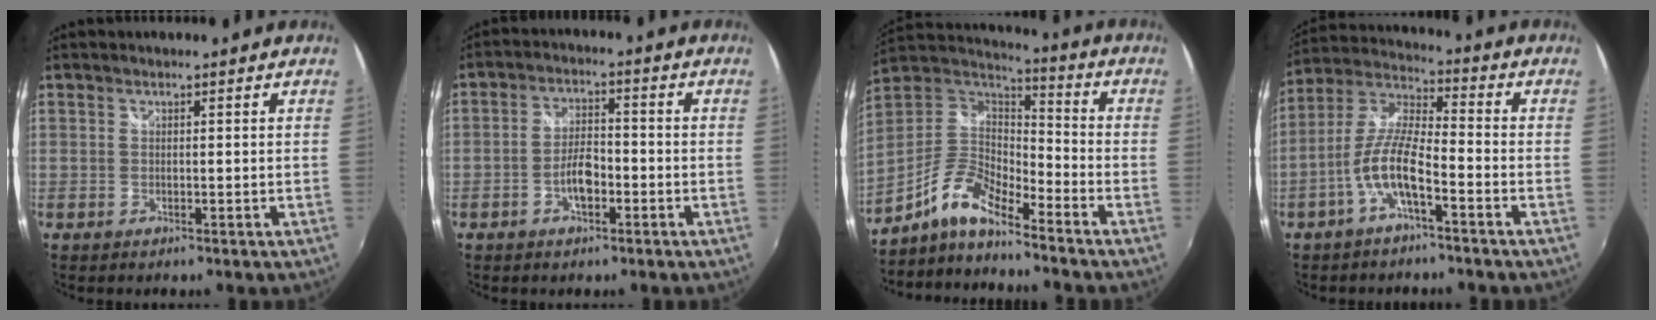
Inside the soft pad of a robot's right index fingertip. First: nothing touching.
{"total": 5.4, "force": [-2.3, 2.5, 4.2], "torque": [-0.084, 0.006, -0.039]}
{"total": 11.3, "force": [-8.4, 3.1, 6.9], "torque": [-0.151, 0.011, -0.174]}
{"total": 9.2, "force": [-4.4, 2.3, 7.8], "torque": [-0.173, 0.007, -0.084]}